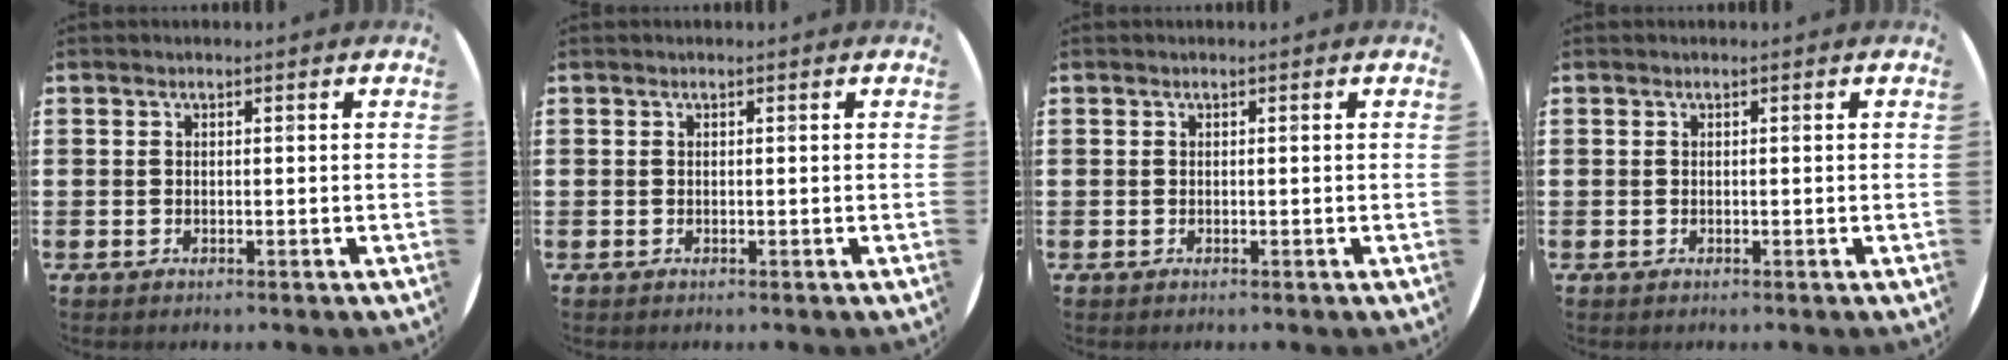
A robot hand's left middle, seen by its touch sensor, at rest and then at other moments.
{"total": 0.0}
{"total": 0.0}
{"total": 0.0}